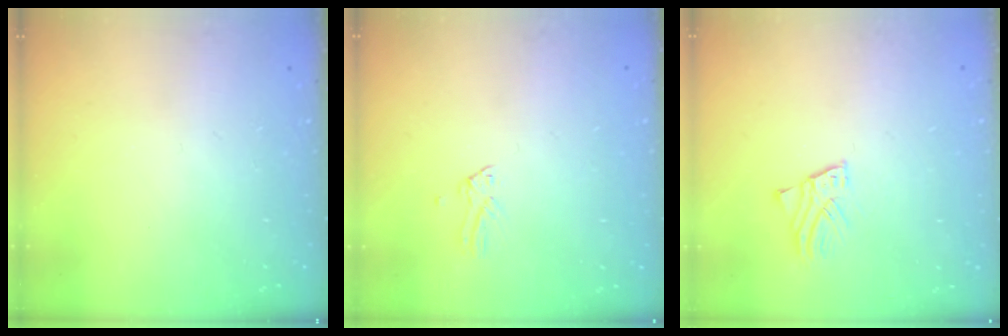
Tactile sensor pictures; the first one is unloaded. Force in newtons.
{"total": 0.0}
{"total": 1.9, "press": 1.9, "slide": 0.1}